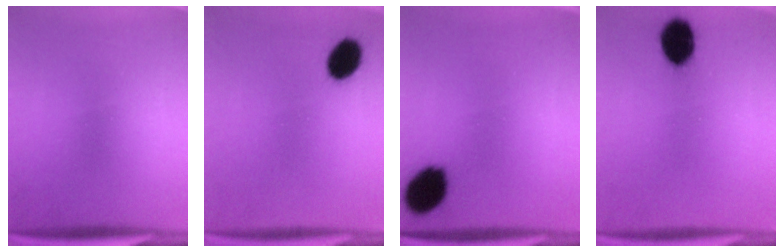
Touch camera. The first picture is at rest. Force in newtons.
{"total": 7.1}
{"total": 10.2}
{"total": 8.8}